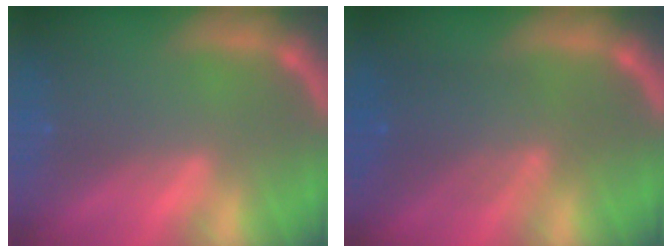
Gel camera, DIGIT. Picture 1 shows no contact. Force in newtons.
{"total": 6.0}